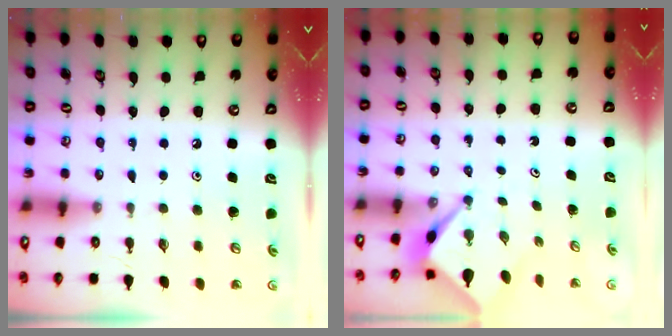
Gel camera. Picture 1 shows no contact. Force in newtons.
{"total": 2.6, "press": 2.6, "slide": 0.1}